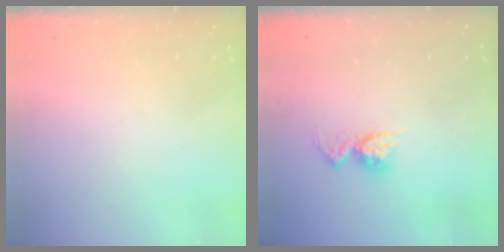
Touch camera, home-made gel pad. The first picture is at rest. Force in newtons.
{"total": 8.1, "press": 8.1, "slide": 0.8}